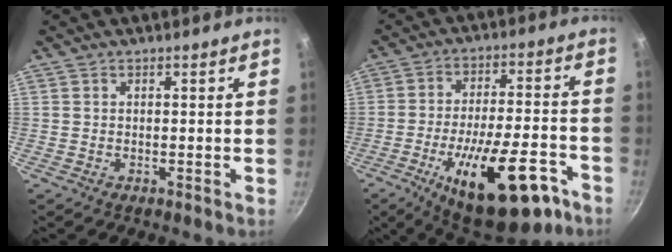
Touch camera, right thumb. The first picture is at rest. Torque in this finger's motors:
{"motor_torque": [2.81, 2.20, 2.03, -0.74, 0.67]}